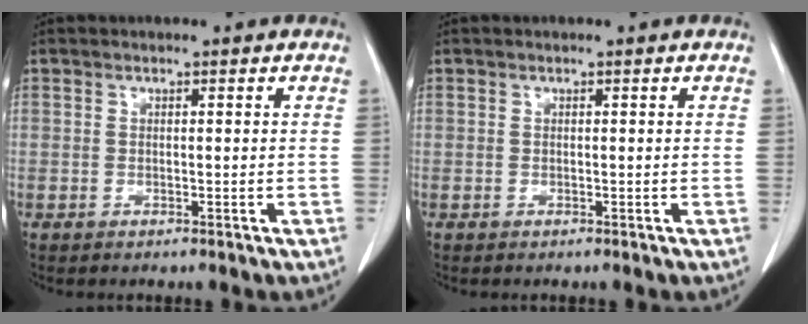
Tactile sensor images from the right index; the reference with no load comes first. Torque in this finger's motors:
{"motor_torque": [0.00, 0.00, 0.01, 0.00]}